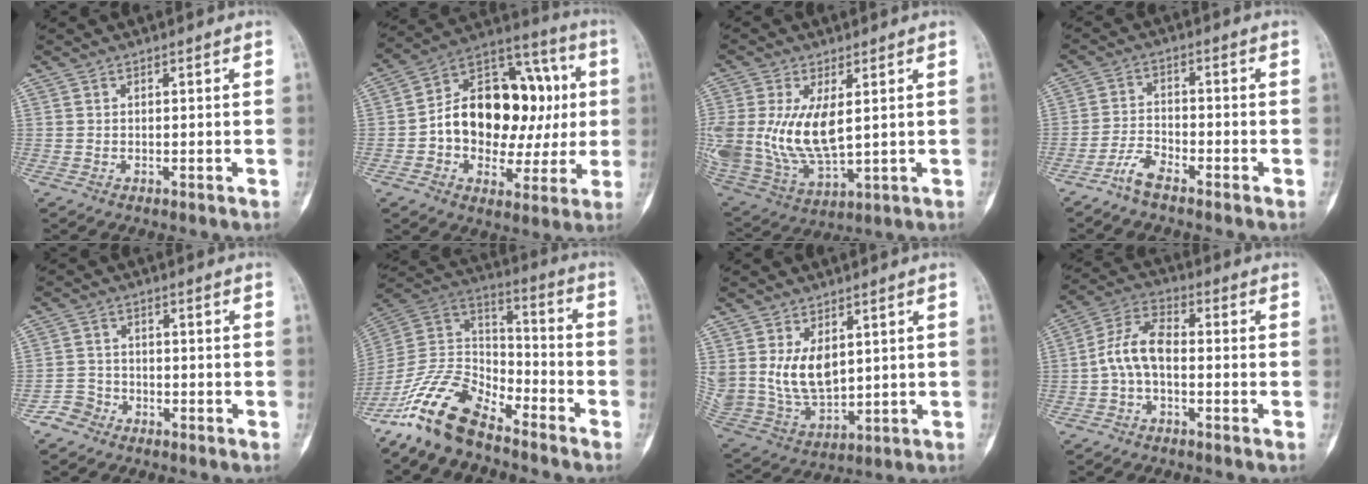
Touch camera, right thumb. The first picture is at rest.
{"total": 23.9, "force": [1.2, 15.6, 18.0], "torque": [-0.235, 0.042, 0.024]}
{"total": 18.4, "force": [2.1, 9.8, 15.4], "torque": [-0.340, -0.027, 0.062]}
{"total": 4.5, "force": [-3.6, 1.3, 2.4], "torque": [-0.053, 0.020, -0.075]}
{"total": 3.5, "force": [-2.4, 2.5, 0.1], "torque": [0.010, 0.017, -0.052]}
{"total": 15.4, "force": [-11.7, 6.5, 7.7], "torque": [-0.131, 0.081, -0.232]}
{"total": 10.9, "force": [3.1, 6.8, 7.9], "torque": [-0.140, -0.021, 0.084]}
{"total": 8.0, "force": [-1.3, 4.2, 6.7], "torque": [-0.133, 0.029, -0.037]}